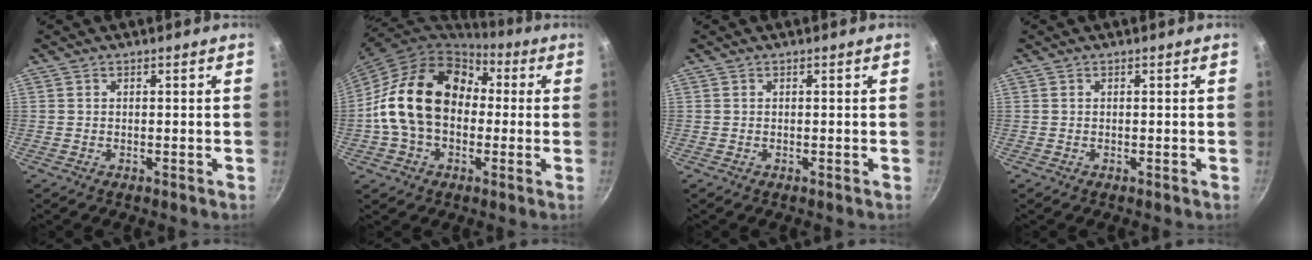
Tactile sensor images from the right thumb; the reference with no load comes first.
{"total": 19.8, "force": [0.9, 14.5, 13.5], "torque": [-0.215, 0.045, 0.005]}
{"total": 0.0}
{"total": 0.0}